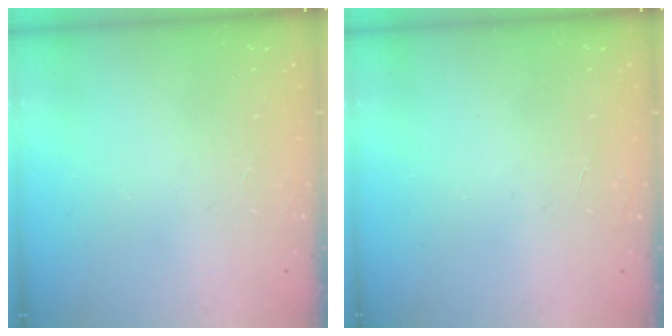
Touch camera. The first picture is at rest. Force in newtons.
{"total": 0.0}